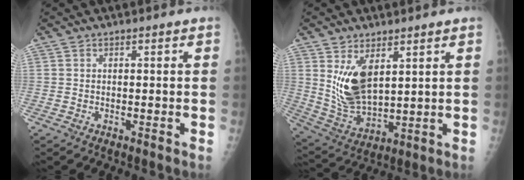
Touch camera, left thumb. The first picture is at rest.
{"total": 11.0, "force": [4.2, 5.6, 8.5], "torque": [-0.145, -0.031, 0.098]}